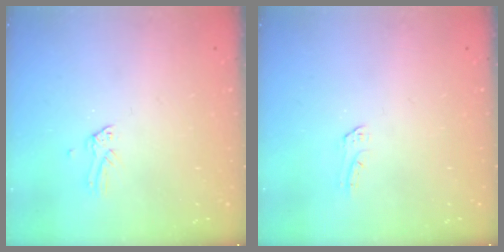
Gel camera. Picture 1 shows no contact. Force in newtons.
{"total": 3.2, "press": 3.2, "slide": 0.4}